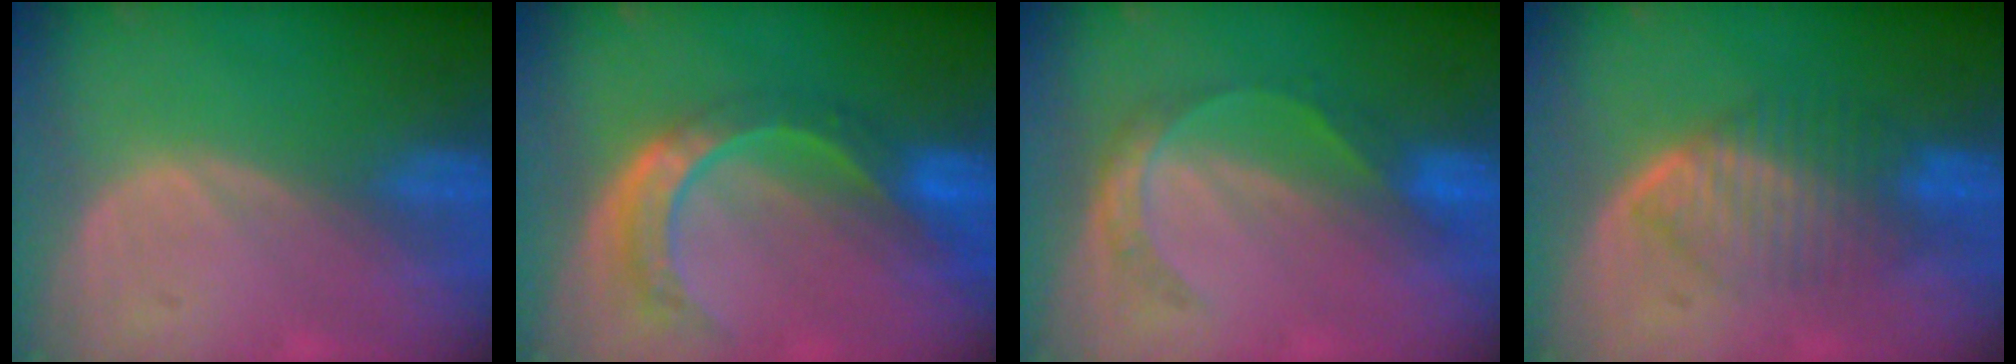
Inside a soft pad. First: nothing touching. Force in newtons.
{"total": 8.8, "press": 7.4, "slide": 4.9}
{"total": 4.4, "press": 4.4, "slide": 0.5}
{"total": 6.6, "press": 6.5, "slide": 1.3}